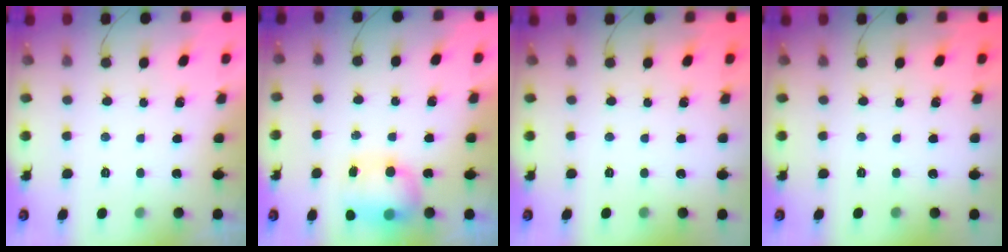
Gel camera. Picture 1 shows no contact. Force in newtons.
{"total": 10.0, "press": 8.8, "slide": 4.8}
{"total": 0.0}
{"total": 0.0}